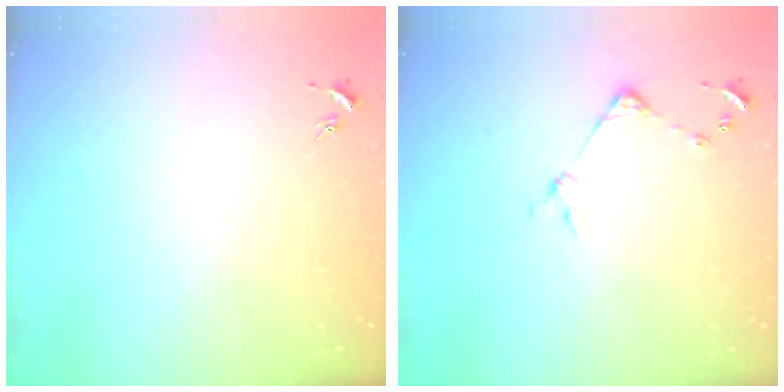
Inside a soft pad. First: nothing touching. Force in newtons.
{"total": 3.8, "press": 3.7, "slide": 0.3}